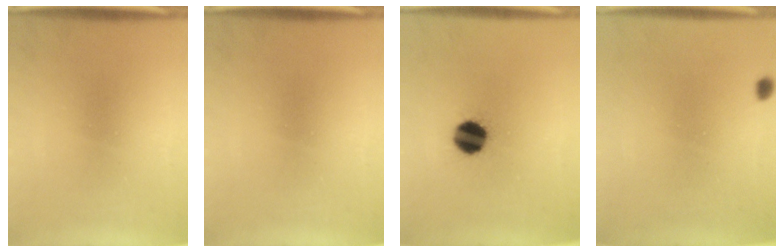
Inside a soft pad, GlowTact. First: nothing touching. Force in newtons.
{"total": 0.0}
{"total": 9.0}
{"total": 0.9}